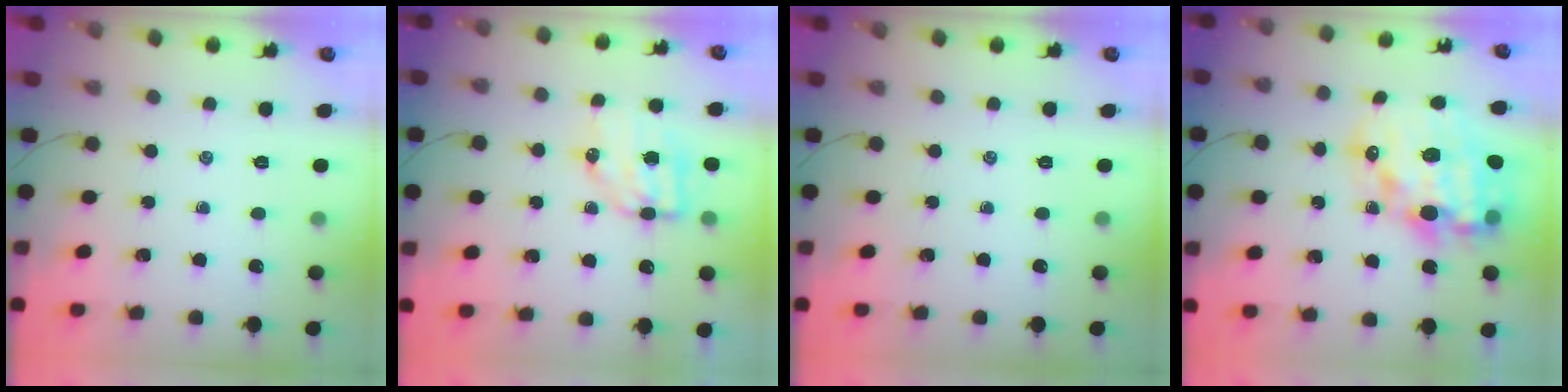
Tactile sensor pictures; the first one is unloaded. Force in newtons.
{"total": 7.8, "press": 7.8, "slide": 1.1}
{"total": 0.0}
{"total": 20.1, "press": 19.6, "slide": 4.5}